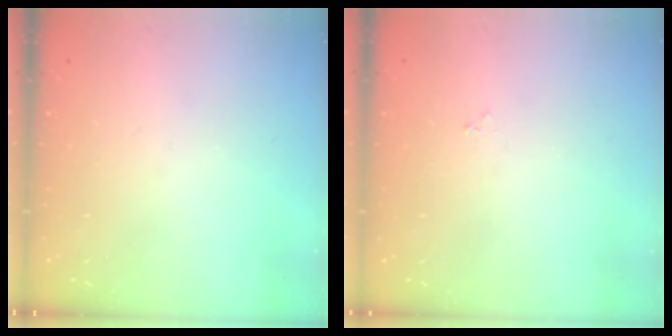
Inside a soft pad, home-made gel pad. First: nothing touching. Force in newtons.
{"total": 1.9, "press": 1.9, "slide": 0.3}